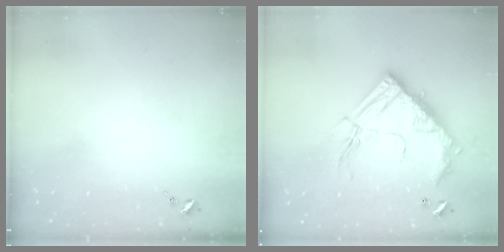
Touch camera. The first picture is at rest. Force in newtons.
{"total": 20.3, "press": 20.2, "slide": 1.9}